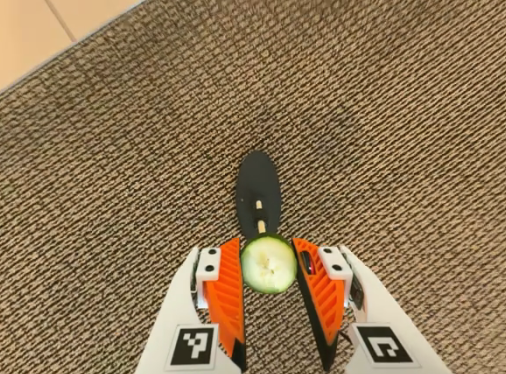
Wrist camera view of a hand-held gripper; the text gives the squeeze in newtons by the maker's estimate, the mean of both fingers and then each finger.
{"total": 7.3, "left": 7.3, "right": 7.3}